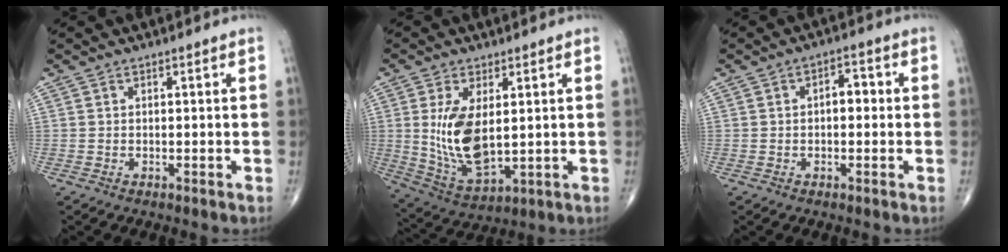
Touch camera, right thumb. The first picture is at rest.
{"total": 11.9, "force": [1.5, 5.8, 10.3], "torque": [-0.192, -0.021, 0.046]}
{"total": 3.5, "force": [0.1, 2.1, 2.8], "torque": [-0.023, 0.014, -0.005]}